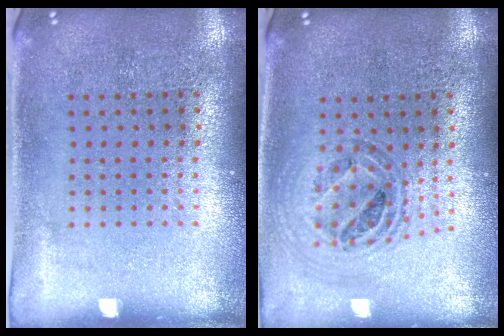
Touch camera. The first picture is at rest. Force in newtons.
{"total": 0.9, "press": 0.9, "slide": 0.0}